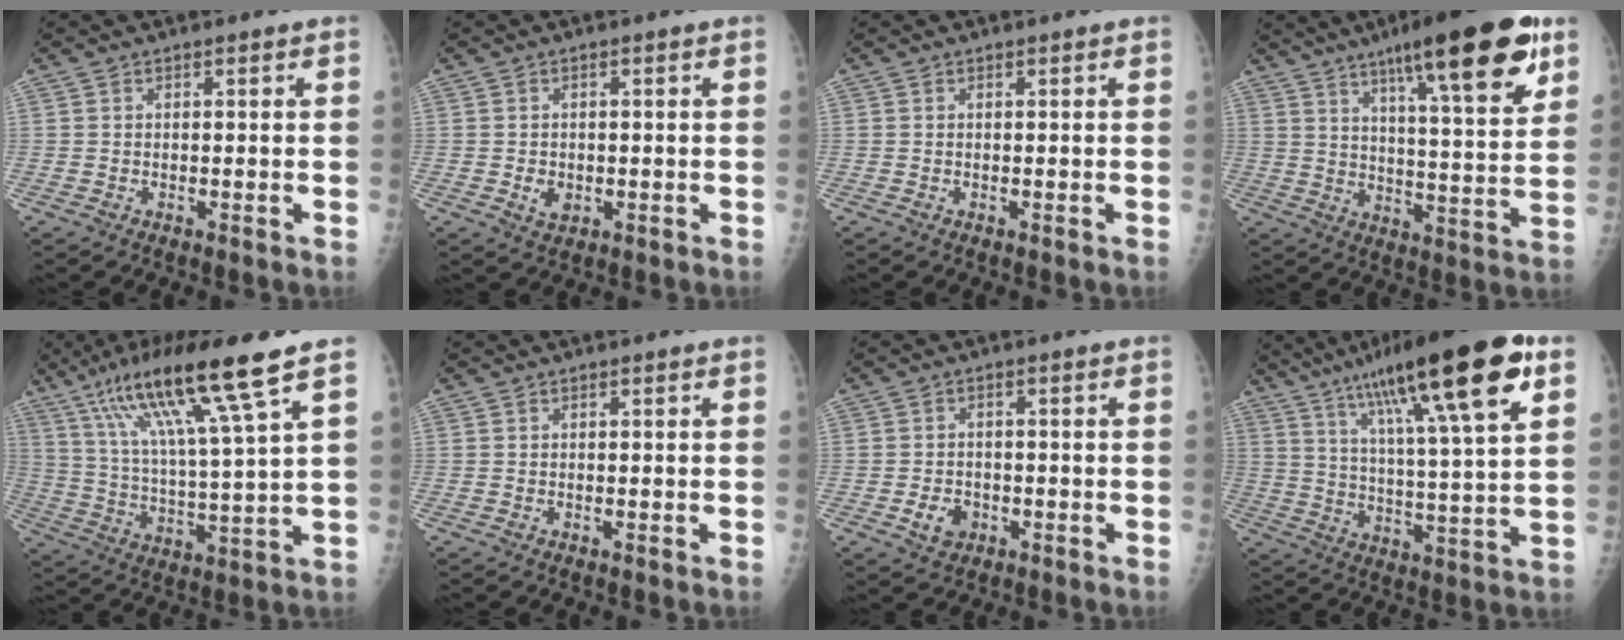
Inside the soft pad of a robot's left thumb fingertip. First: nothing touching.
{"total": 2.8, "force": [-0.5, 2.2, 1.7], "torque": [-0.020, 0.001, -0.002]}
{"total": 0.0}
{"total": 21.9, "force": [12.5, 4.6, 17.4], "torque": [-0.235, -0.041, 0.186]}
{"total": 18.1, "force": [10.5, 1.0, 14.7], "torque": [-0.268, -0.033, 0.189]}
{"total": 0.0}
{"total": 4.1, "force": [-1.5, 3.1, 2.1], "torque": [-0.024, 0.007, -0.021]}
{"total": 24.0, "force": [12.7, 3.7, 20.0], "torque": [-0.320, -0.019, 0.205]}